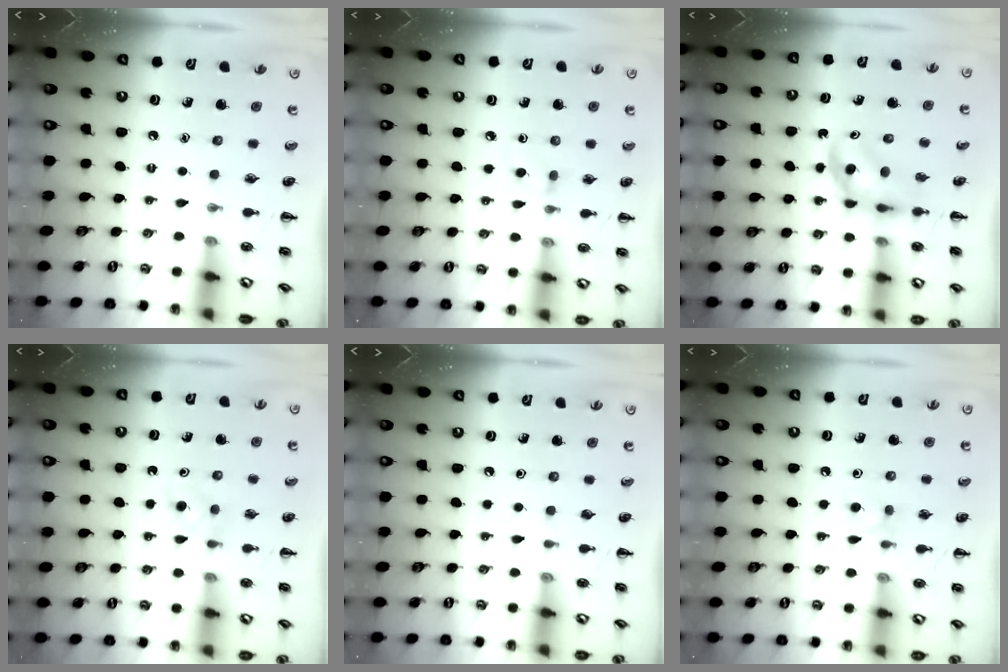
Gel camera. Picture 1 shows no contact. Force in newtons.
{"total": 3.6, "press": 3.3, "slide": 1.4}
{"total": 4.0, "press": 3.9, "slide": 0.9}
{"total": 2.9, "press": 2.6, "slide": 1.1}
{"total": 0.0}
{"total": 4.1, "press": 3.8, "slide": 1.6}